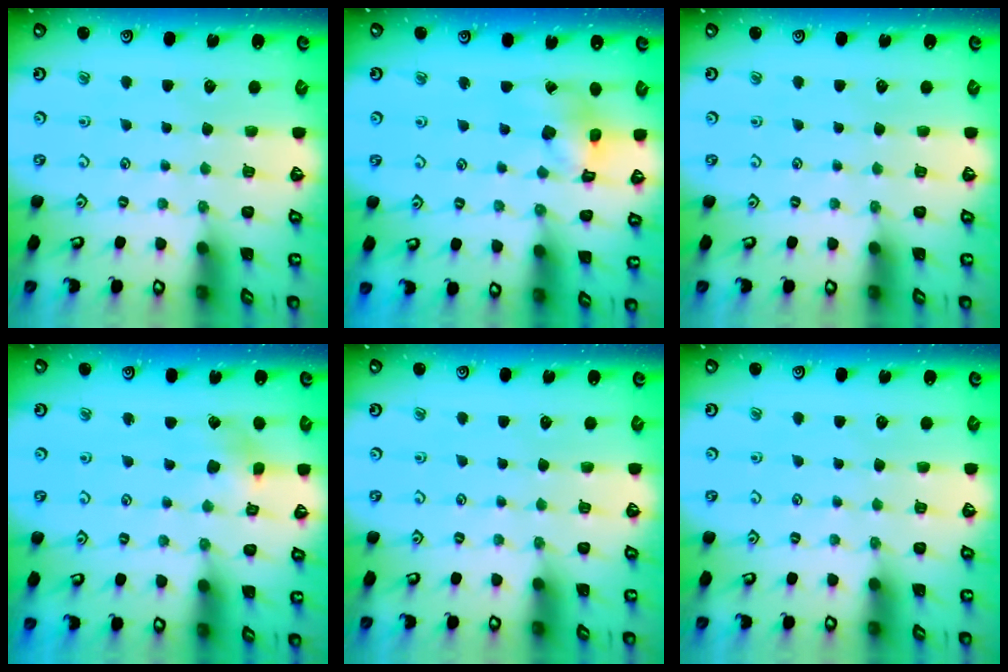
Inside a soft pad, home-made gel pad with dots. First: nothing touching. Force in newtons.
{"total": 10.8, "press": 10.7, "slide": 1.1}
{"total": 0.0}
{"total": 4.0, "press": 3.9, "slide": 0.5}
{"total": 0.0}
{"total": 0.0}